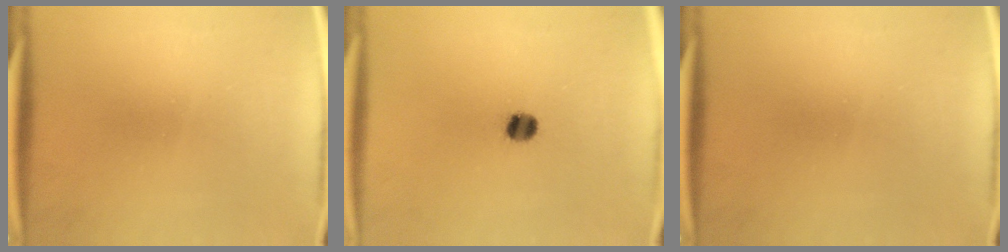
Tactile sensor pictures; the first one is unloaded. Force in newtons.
{"total": 3.5}
{"total": 0.0}